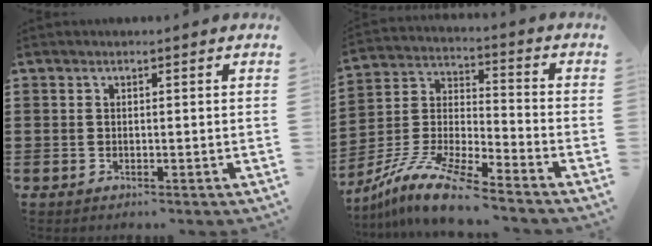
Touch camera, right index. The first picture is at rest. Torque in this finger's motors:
{"motor_torque": [0.84, 1.30, 0.03, -0.07]}